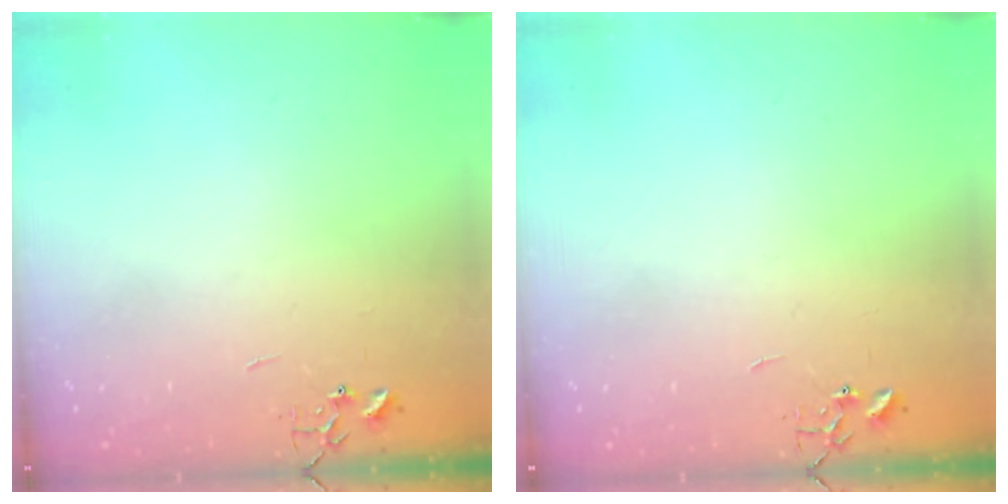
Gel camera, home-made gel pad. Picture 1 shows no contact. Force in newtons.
{"total": 0.0}